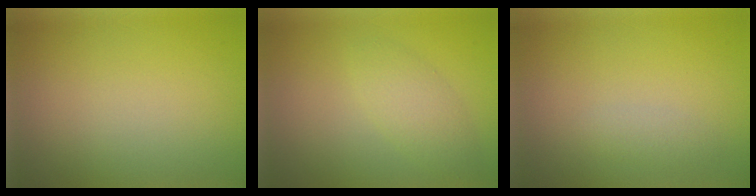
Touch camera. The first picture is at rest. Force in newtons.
{"total": 2.5, "press": 2.5, "slide": 0.1}
{"total": 1.0, "press": 1.0, "slide": 0.0}